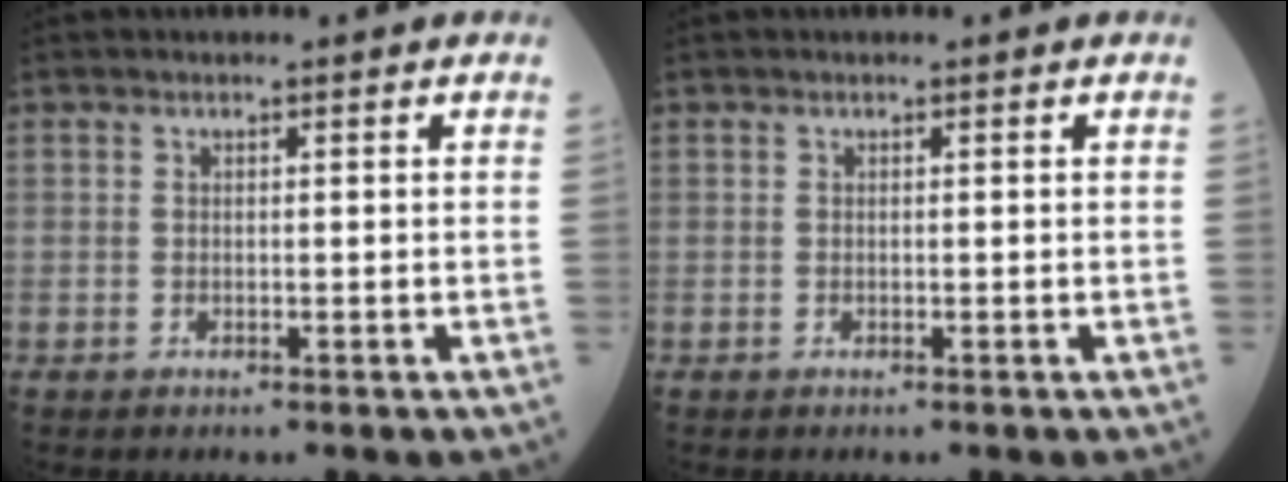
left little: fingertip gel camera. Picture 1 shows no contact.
{"total": 0.0}